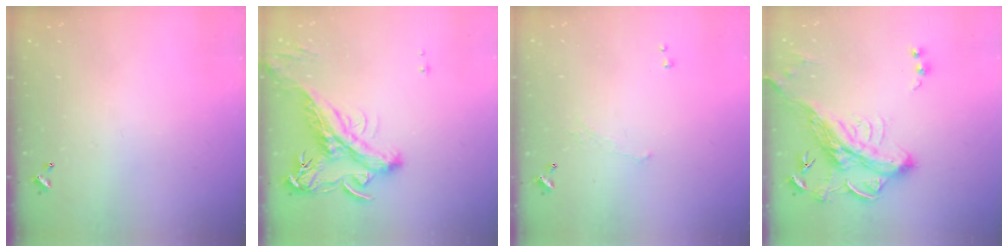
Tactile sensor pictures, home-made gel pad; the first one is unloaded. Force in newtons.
{"total": 4.2, "press": 3.8, "slide": 1.6}
{"total": 1.1, "press": 1.0, "slide": 0.6}
{"total": 6.8, "press": 6.6, "slide": 1.7}